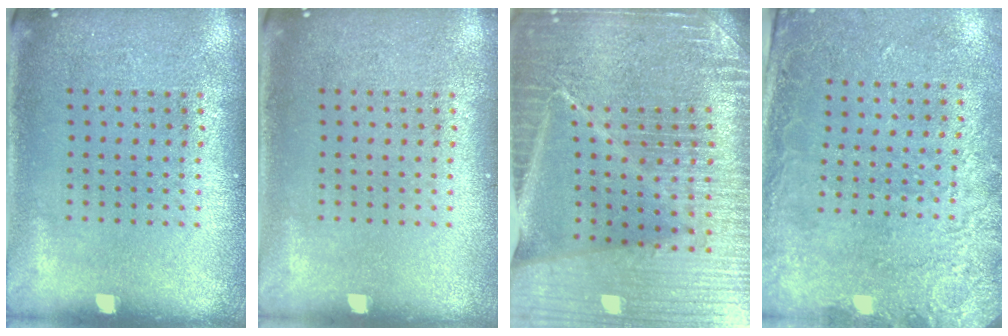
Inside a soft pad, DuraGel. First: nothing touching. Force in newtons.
{"total": 0.0}
{"total": 5.7, "press": 5.1, "slide": 2.4}
{"total": 2.6, "press": 1.9, "slide": 1.8}